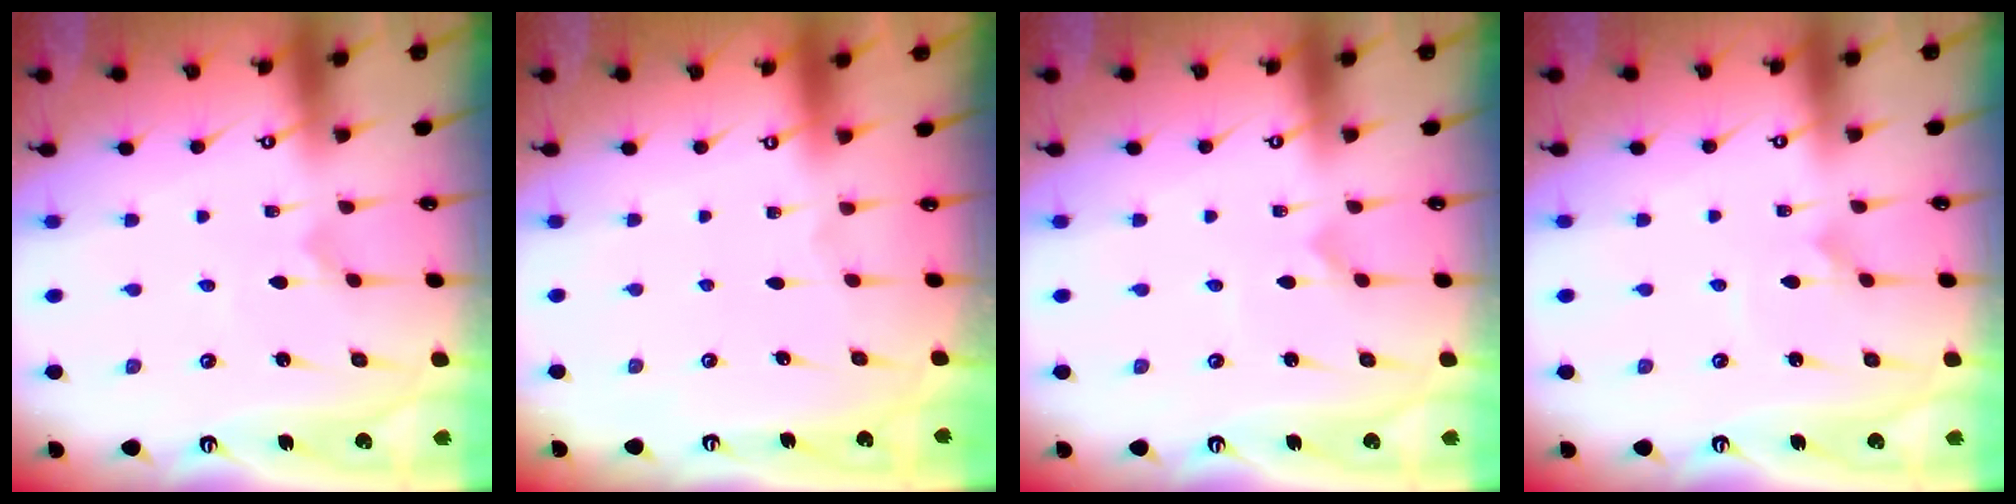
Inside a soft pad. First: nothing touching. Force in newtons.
{"total": 0.0}
{"total": 0.0}
{"total": 1.6, "press": 1.6, "slide": 0.0}